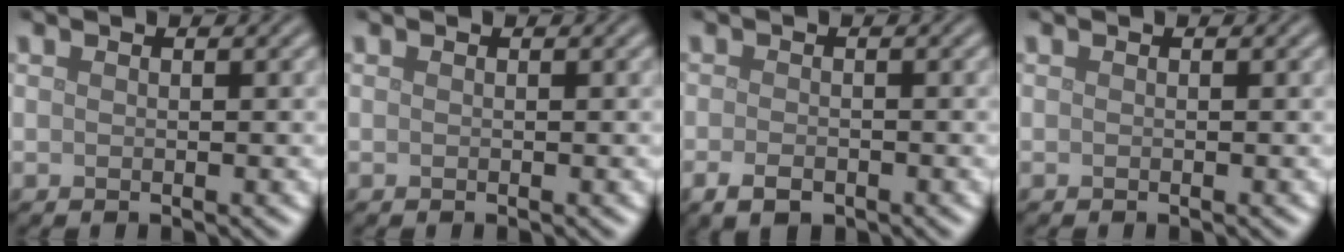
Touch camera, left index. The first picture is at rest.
{"total": 0.0}
{"total": 1.9, "force": [-1.0, 0.9, 1.3], "torque": [-0.025, -0.003, -0.020]}
{"total": 0.0}